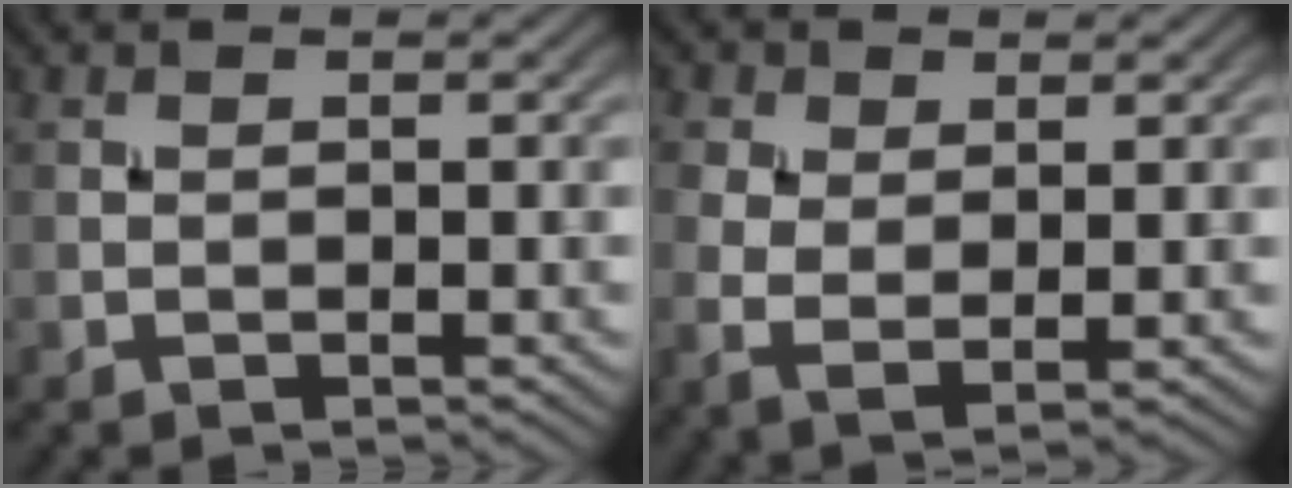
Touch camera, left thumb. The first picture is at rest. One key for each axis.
{"total": 4.0, "fx": 1.2, "fy": 2.2, "fz": 3.1, "tx": -0.076, "ty": -0.002, "tz": 0.022}